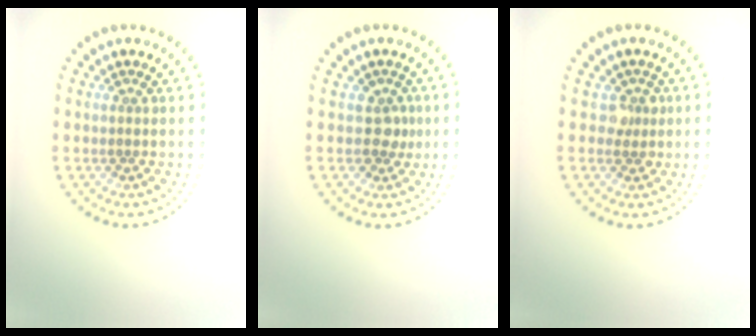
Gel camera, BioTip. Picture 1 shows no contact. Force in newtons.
{"total": 1.8, "press": 1.4, "slide": 1.2}
{"total": 1.7, "press": 1.4, "slide": 1.0}